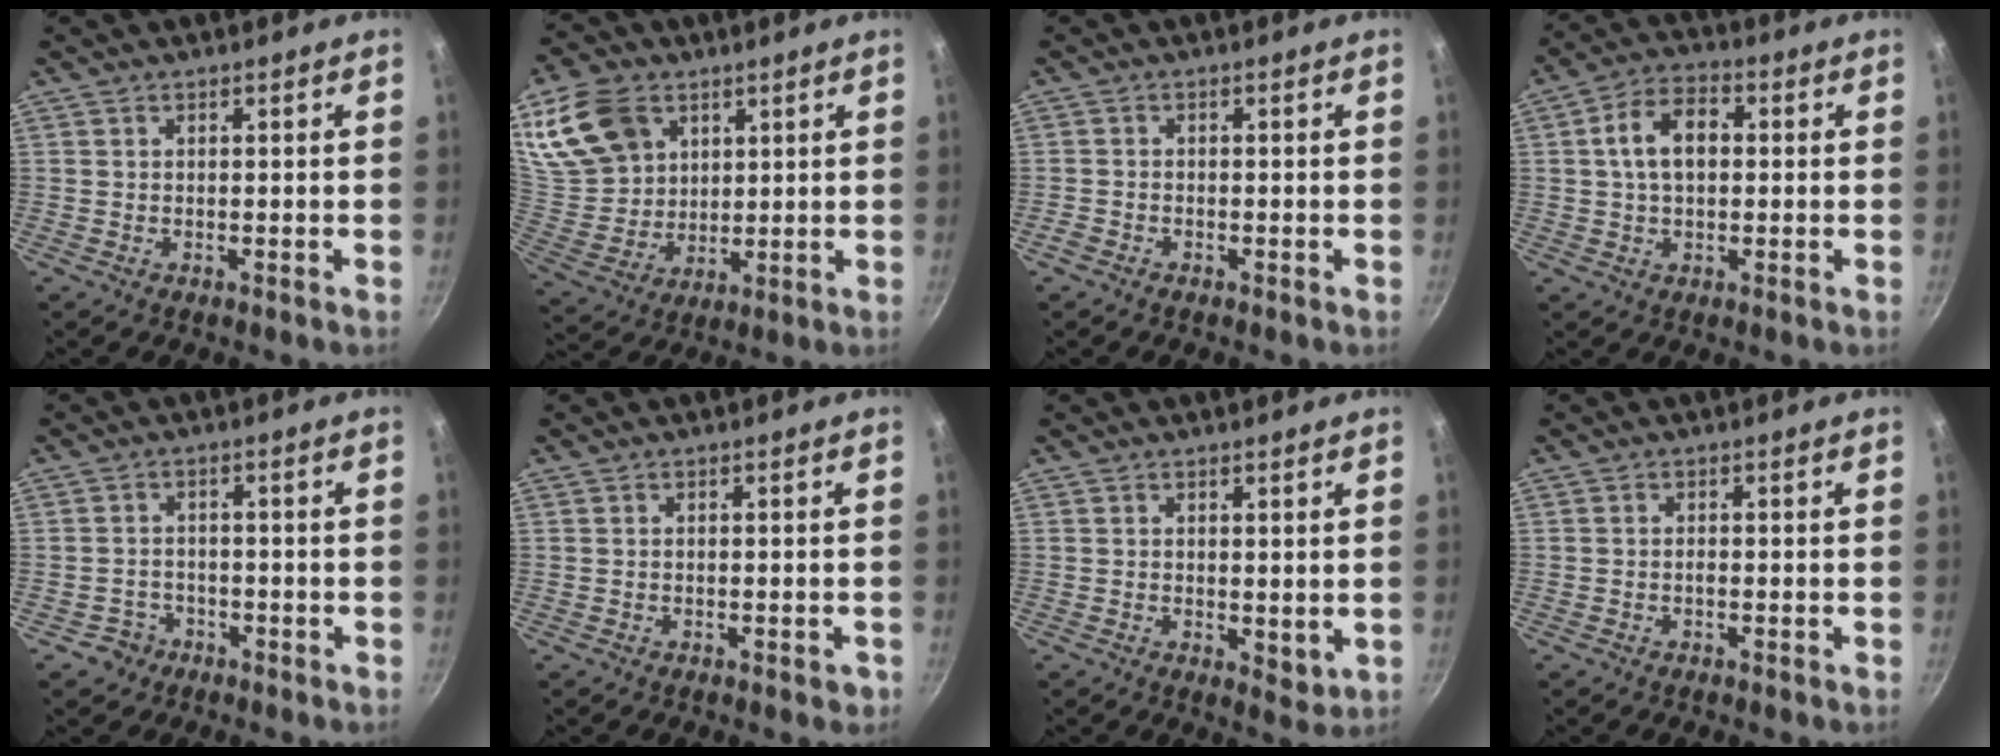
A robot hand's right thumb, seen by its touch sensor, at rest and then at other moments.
{"total": 16.5, "force": [7.3, 12.2, 8.3], "torque": [-0.152, -0.020, 0.155]}
{"total": 1.4, "force": [-1.2, 0.7, 0.5], "torque": [-0.020, 0.009, -0.027]}
{"total": 9.0, "force": [1.0, 5.7, 6.8], "torque": [-0.101, 0.021, 0.008]}
{"total": 3.4, "force": [-1.8, 2.8, 0.4], "torque": [0.005, 0.023, -0.027]}
{"total": 1.3, "force": [-0.6, 0.6, 1.0], "torque": [-0.011, 0.004, -0.004]}
{"total": 3.3, "force": [0.9, 1.8, 2.7], "torque": [-0.036, -0.012, 0.016]}
{"total": 0.6, "force": [-0.3, 0.3, 0.5], "torque": [-0.007, 0.004, -0.008]}